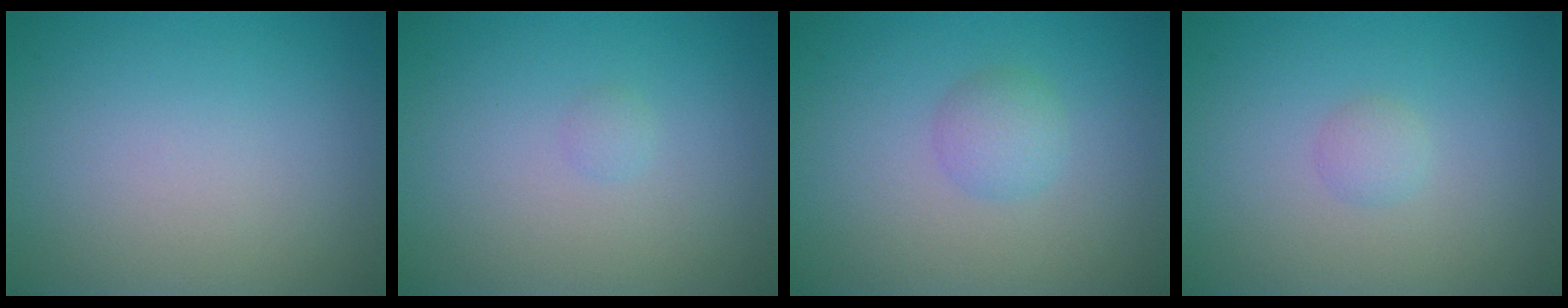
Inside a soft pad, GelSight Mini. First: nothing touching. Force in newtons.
{"total": 0.5, "press": 0.5, "slide": 0.0}
{"total": 1.8, "press": 1.8, "slide": 0.0}
{"total": 1.0, "press": 1.0, "slide": 0.0}